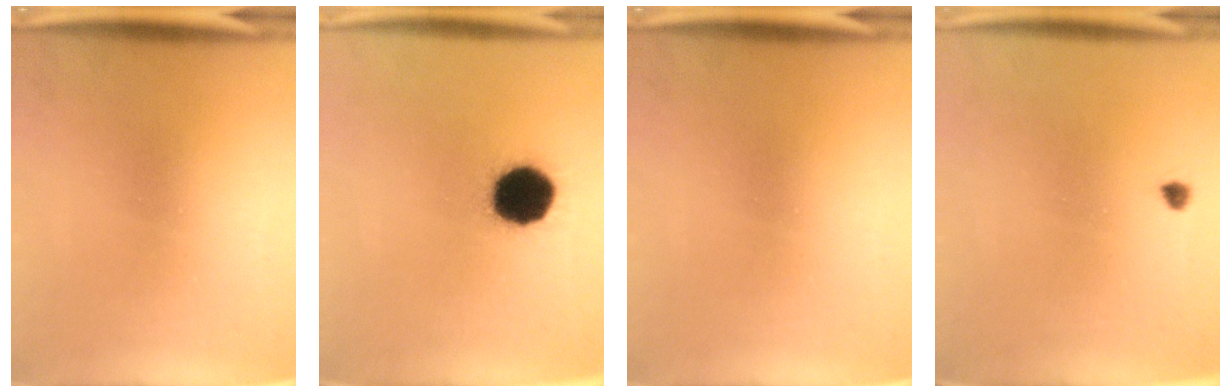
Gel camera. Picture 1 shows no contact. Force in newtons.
{"total": 16.0}
{"total": 0.0}
{"total": 1.0}